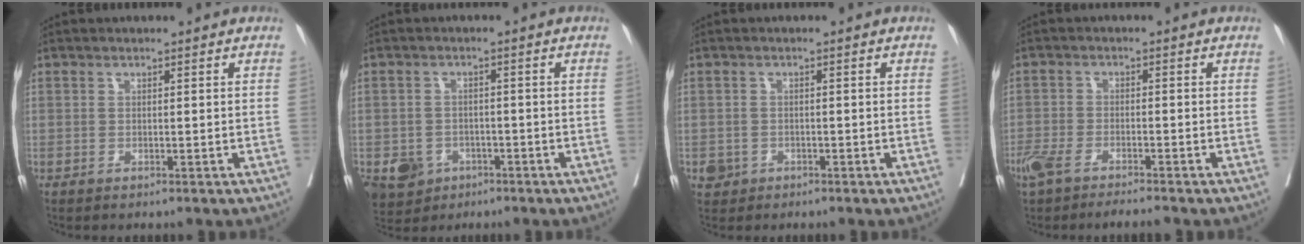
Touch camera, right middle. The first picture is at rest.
{"total": 5.5, "force": [-2.8, 4.4, 1.6], "torque": [-0.028, 0.003, -0.037]}
{"total": 2.1, "force": [-1.0, 1.9, 0.4], "torque": [-0.005, 0.006, -0.013]}
{"total": 6.7, "force": [-5.5, 1.4, 3.7], "torque": [-0.069, -0.005, -0.097]}